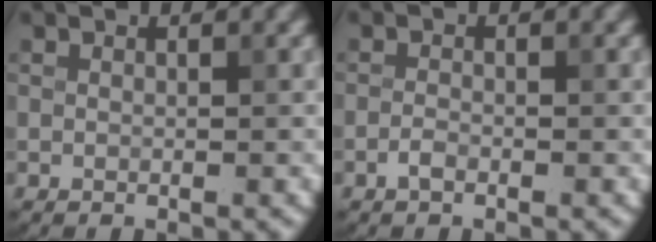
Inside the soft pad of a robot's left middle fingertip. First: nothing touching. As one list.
[{"total": 1.0, "force": [-0.7, 0.4, 0.6], "torque": [-0.014, 0.002, -0.016]}]